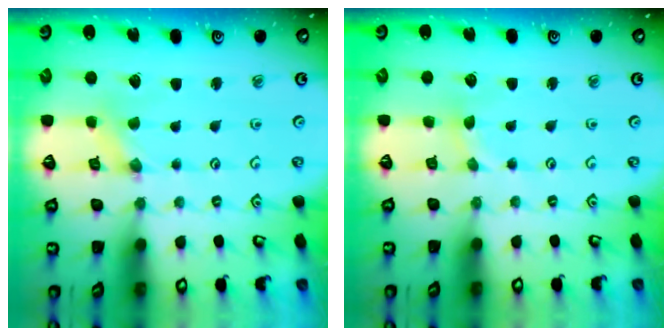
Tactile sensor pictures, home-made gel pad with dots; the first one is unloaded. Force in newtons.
{"total": 1.0, "press": 1.0, "slide": 0.2}